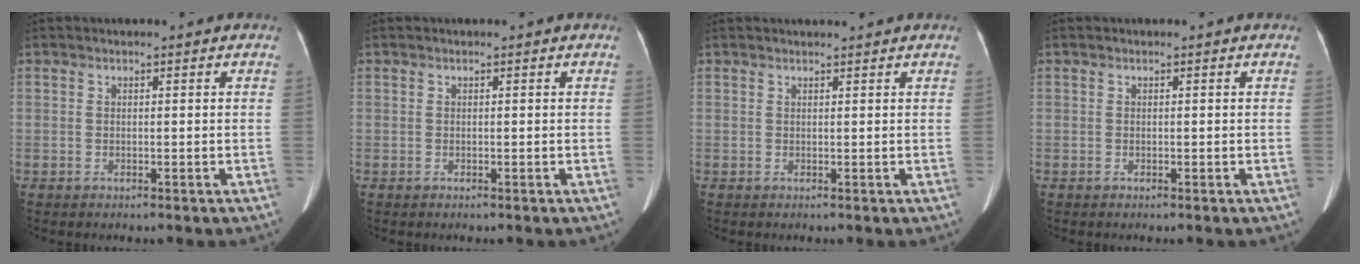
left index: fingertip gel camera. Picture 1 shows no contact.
{"total": 0.0}
{"total": 2.1, "force": [2.0, -0.1, 0.5], "torque": [-0.006, 0.017, 0.031]}
{"total": 0.0}